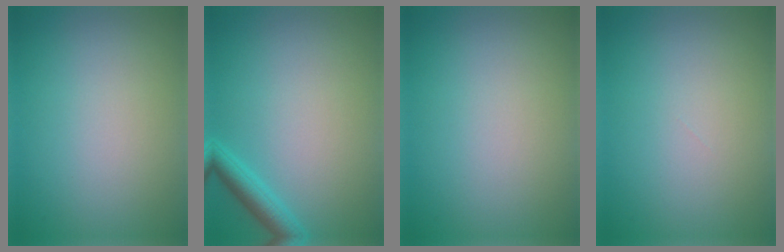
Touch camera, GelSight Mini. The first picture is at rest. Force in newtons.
{"total": 2.4, "press": 2.4, "slide": 0.2}
{"total": 0.0}
{"total": 0.0}